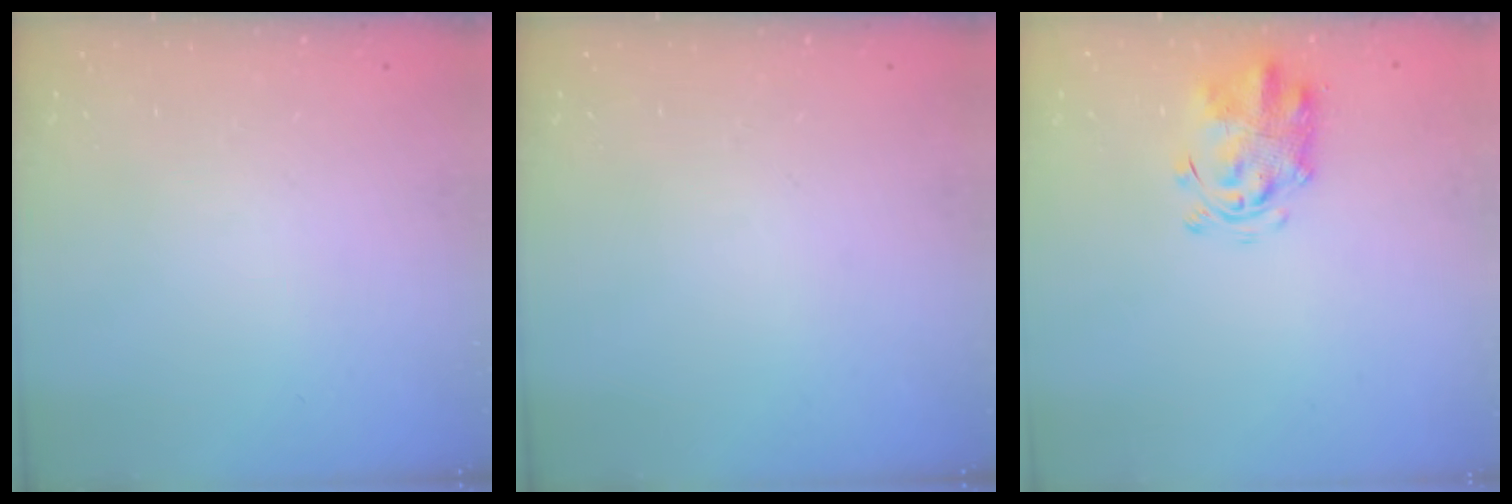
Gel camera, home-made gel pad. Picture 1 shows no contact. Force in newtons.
{"total": 0.0}
{"total": 4.2, "press": 4.0, "slide": 1.1}